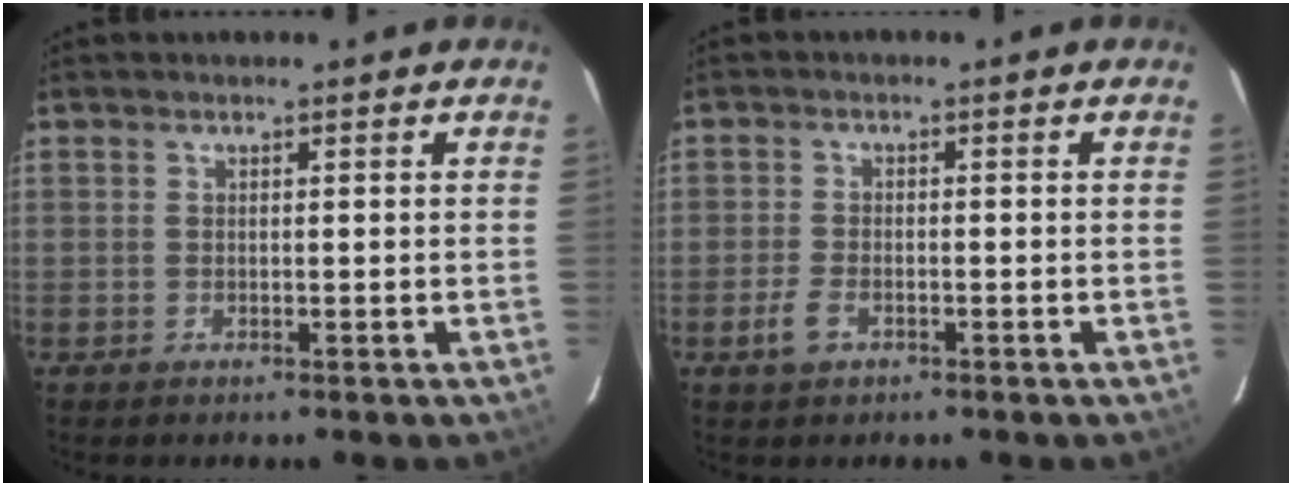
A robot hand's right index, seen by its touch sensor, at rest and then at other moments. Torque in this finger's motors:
{"motor_torque": [0.31, -0.29, 0.19, 0.04]}